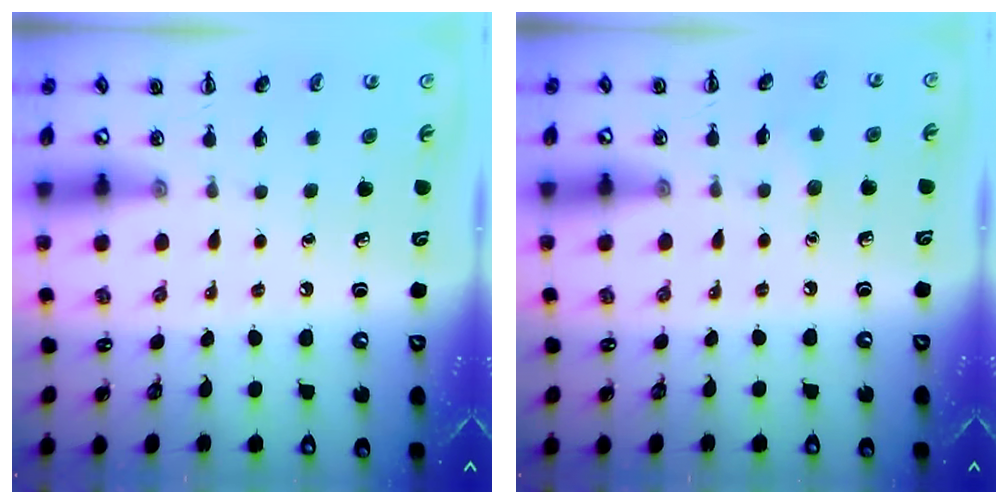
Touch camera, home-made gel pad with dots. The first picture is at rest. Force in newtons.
{"total": 4.0, "press": 3.8, "slide": 1.0}